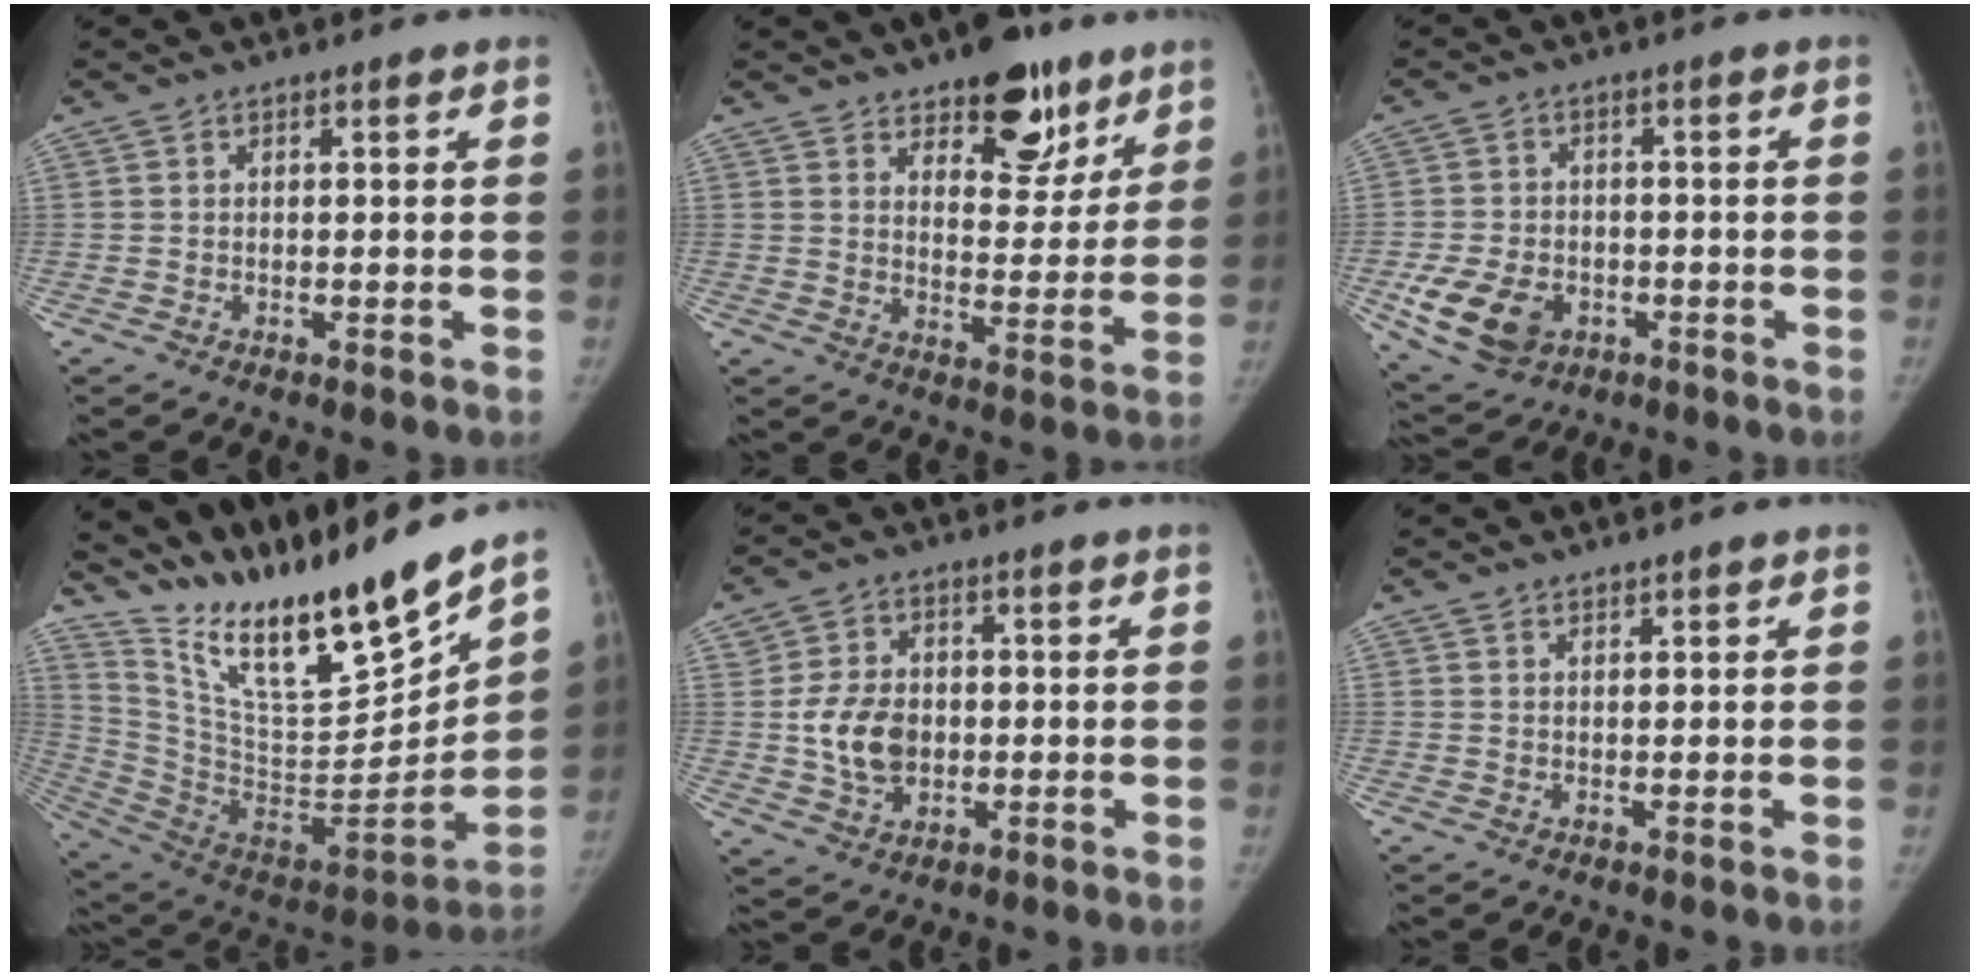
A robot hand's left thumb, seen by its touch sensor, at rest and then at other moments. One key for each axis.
{"total": 14.1, "fx": 9.3, "fy": 6.9, "fz": 8.1, "tx": -0.054, "ty": -0.054, "tz": 0.137}
{"total": 10.1, "fx": -3.4, "fy": 7.5, "fz": 5.9, "tx": -0.102, "ty": 0.006, "tz": -0.049}
{"total": 26.7, "fx": 21.9, "fy": 4.4, "fz": 14.5, "tx": -0.205, "ty": -0.127, "tz": 0.381}
{"total": 8.9, "fx": -0.3, "fy": 6.9, "fz": 5.7, "tx": -0.081, "ty": -0.001, "tz": -0.001}
{"total": 0.9, "fx": 0.9, "fy": 0.1, "fz": 0.2, "tx": -0.001, "ty": -0.007, "tz": 0.016}